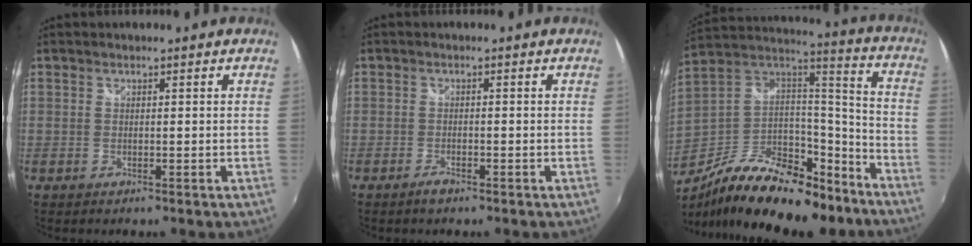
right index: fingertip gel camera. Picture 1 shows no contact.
{"total": 1.7, "force": [-1.3, 0.4, 1.0], "torque": [-0.023, -0.001, -0.026]}
{"total": 27.9, "force": [-18.8, 12.8, 16.1], "torque": [-0.296, 0.015, -0.285]}